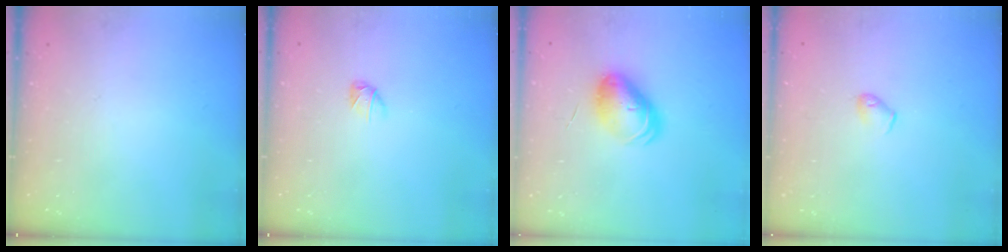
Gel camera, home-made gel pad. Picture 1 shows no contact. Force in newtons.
{"total": 2.8, "press": 2.7, "slide": 0.5}
{"total": 8.6, "press": 8.5, "slide": 1.0}
{"total": 4.6, "press": 4.5, "slide": 1.0}